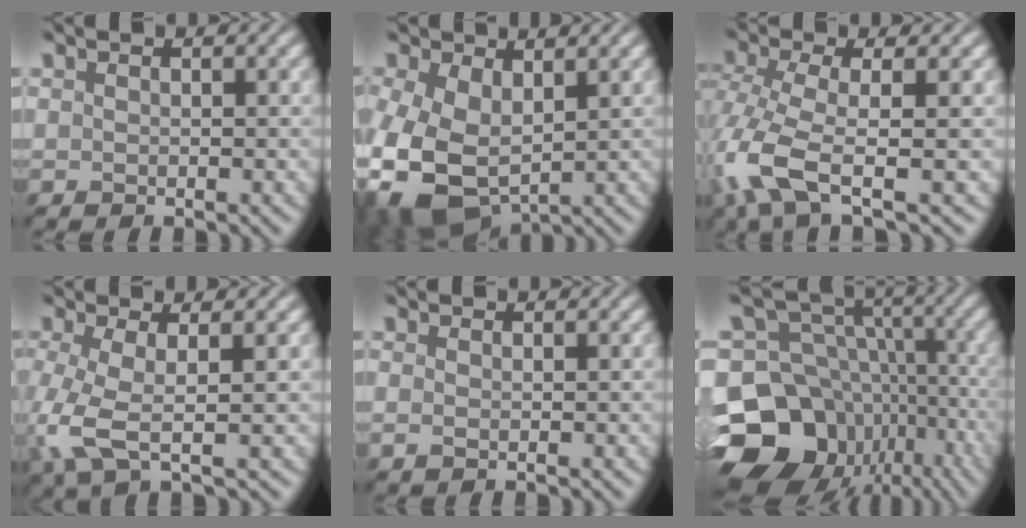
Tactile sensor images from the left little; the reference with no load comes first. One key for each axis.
{"total": 7.9, "fx": -1.0, "fy": 5.4, "fz": 5.8, "tx": -0.163, "ty": -0.030, "tz": -0.002}
{"total": 5.9, "fx": -3.2, "fy": 1.2, "fz": 4.8, "tx": -0.124, "ty": -0.009, "tz": -0.066}
{"total": 4.0, "fx": -1.3, "fy": 0.9, "fz": 3.7, "tx": -0.098, "ty": -0.005, "tz": -0.021}
{"total": 0.0}
{"total": 16.1, "fx": -7.9, "fy": 12.0, "fz": 7.2, "tx": -0.169, "ty": 0.002, "tz": -0.098}